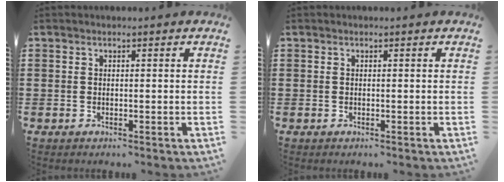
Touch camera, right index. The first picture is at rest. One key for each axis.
{"total": 0.0}